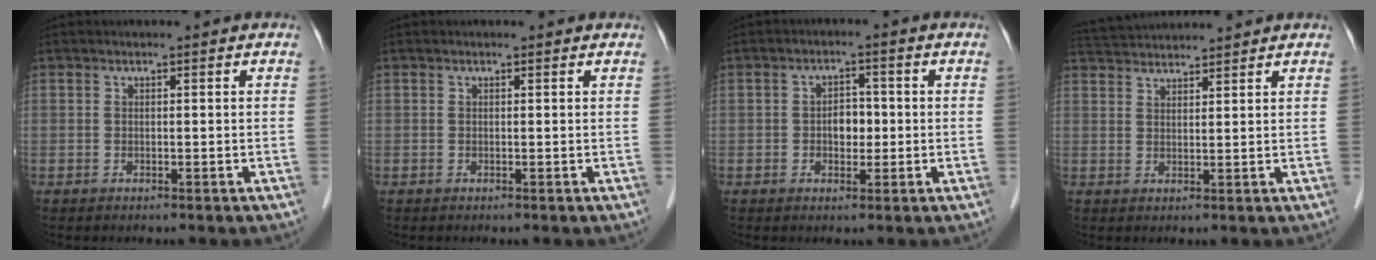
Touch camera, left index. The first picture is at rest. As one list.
[{"total": 0.0}, {"total": 3.4, "force": [-0.4, 2.3, 2.5], "torque": [-0.040, 0.009, -0.005]}, {"total": 7.1, "force": [7.0, 0.1, 1.5], "torque": [-0.035, 0.038, 0.118]}]